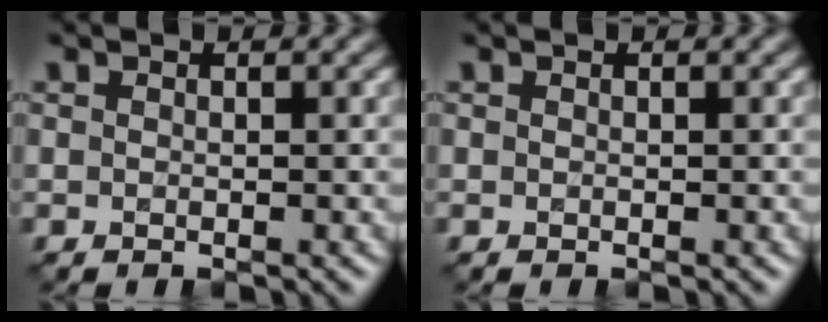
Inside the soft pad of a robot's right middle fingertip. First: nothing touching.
{"total": 0.0}